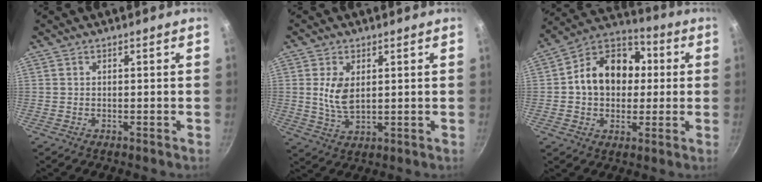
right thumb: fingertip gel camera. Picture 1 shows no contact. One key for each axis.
{"total": 6.2, "fx": 1.4, "fy": 3.4, "fz": 4.9, "tx": -0.094, "ty": -0.015, "tz": 0.030}
{"total": 16.0, "fx": 1.3, "fy": 12.5, "fz": 10.0, "tx": -0.126, "ty": 0.030, "tz": 0.002}